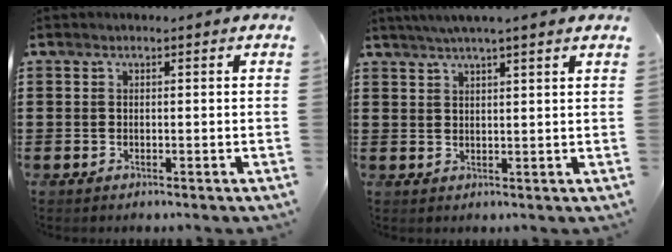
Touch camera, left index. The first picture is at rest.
{"total": 3.2, "force": [2.7, -0.5, 1.7], "torque": [-0.038, -0.002, 0.047]}